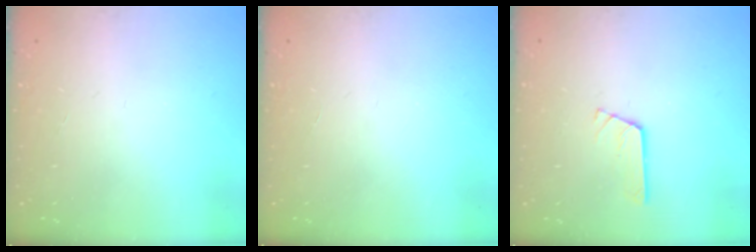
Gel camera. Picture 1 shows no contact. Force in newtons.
{"total": 0.0}
{"total": 2.9, "press": 2.8, "slide": 0.3}